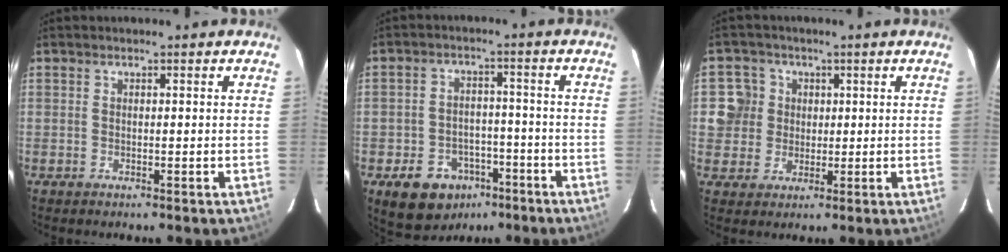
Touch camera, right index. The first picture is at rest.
{"total": 11.3, "force": [-6.6, 8.2, 4.2], "torque": [-0.098, 0.022, -0.075]}
{"total": 5.7, "force": [0.9, 5.6, 0.5], "torque": [-0.003, 0.016, 0.014]}